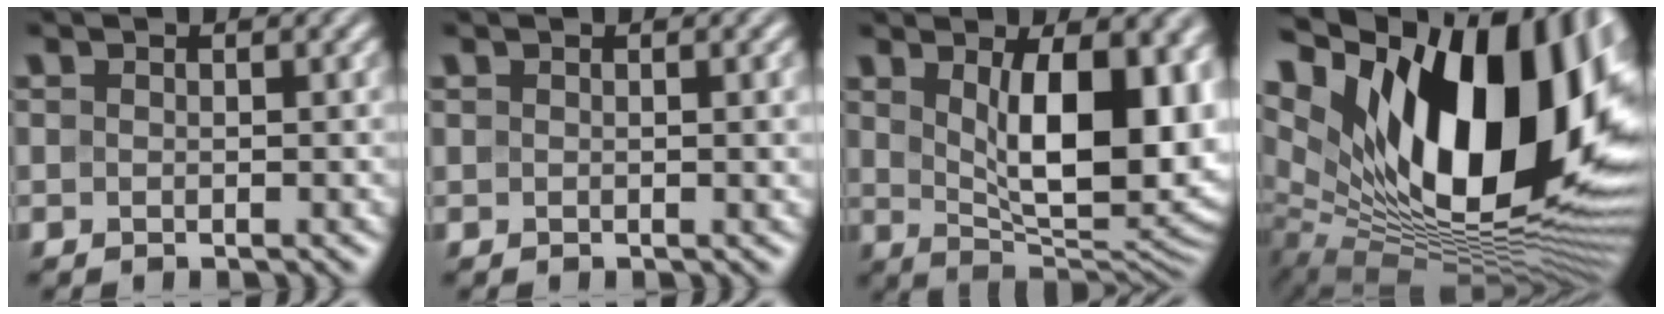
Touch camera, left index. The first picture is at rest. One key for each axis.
{"total": 1.4, "fx": 0.5, "fy": 0.3, "fz": 1.2, "tx": -0.019, "ty": 0.000, "tz": 0.011}
{"total": 12.1, "fx": 2.3, "fy": 5.6, "fz": 10.5, "tx": -0.137, "ty": -0.010, "tz": 0.045}
{"total": 18.8, "fx": 5.0, "fy": 10.0, "fz": 15.1, "tx": -0.252, "ty": 0.011, "tz": 0.086}